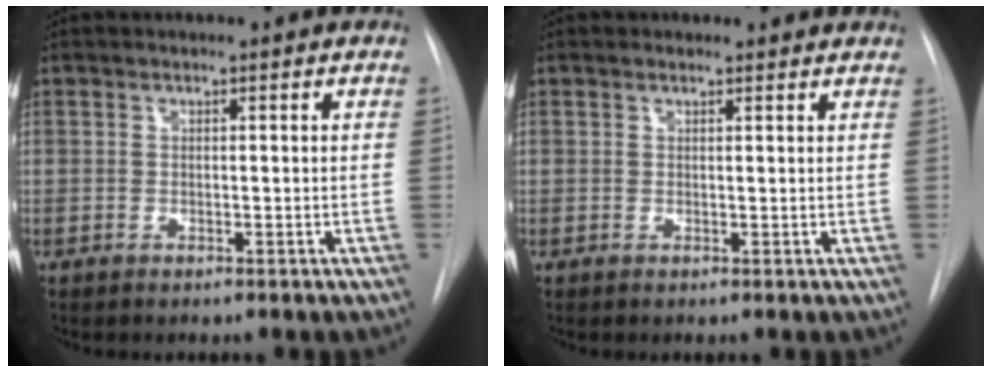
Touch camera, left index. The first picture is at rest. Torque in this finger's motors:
{"motor_torque": [0.79, -0.72, 0.07, 0.01]}